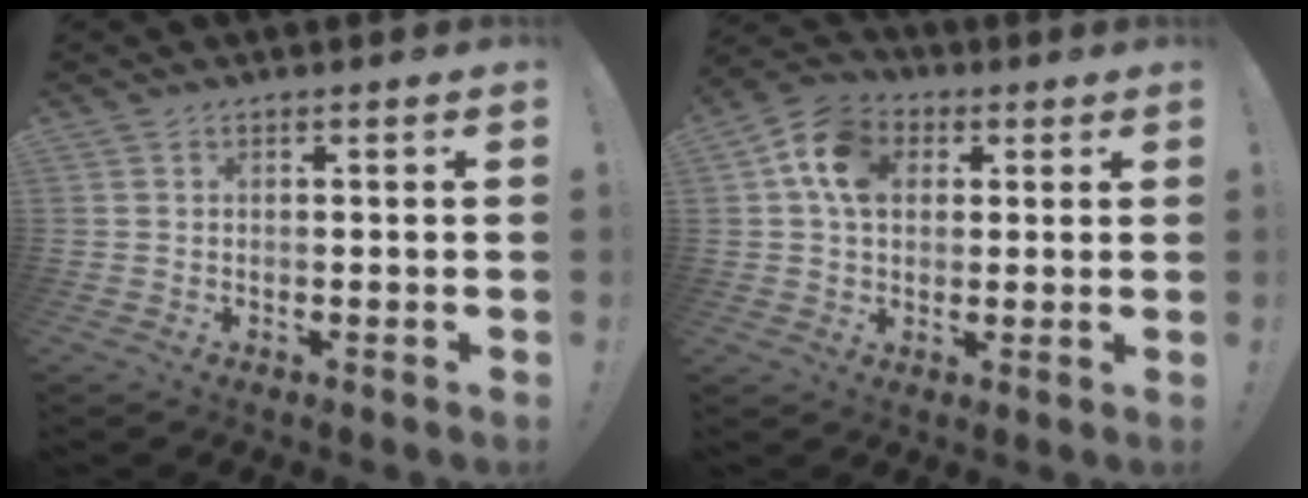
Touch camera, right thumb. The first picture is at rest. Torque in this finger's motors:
{"motor_torque": [1.22, 1.21, 0.11, 0.16, 0.01]}